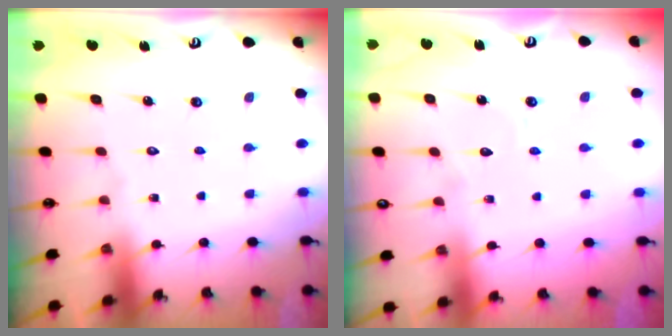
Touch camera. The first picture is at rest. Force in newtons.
{"total": 4.3, "press": 4.3, "slide": 0.4}